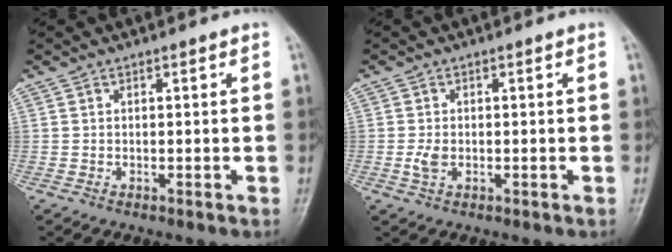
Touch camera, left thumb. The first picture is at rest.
{"total": 2.4, "force": [-0.4, 1.5, 1.8], "torque": [-0.038, 0.002, -0.010]}